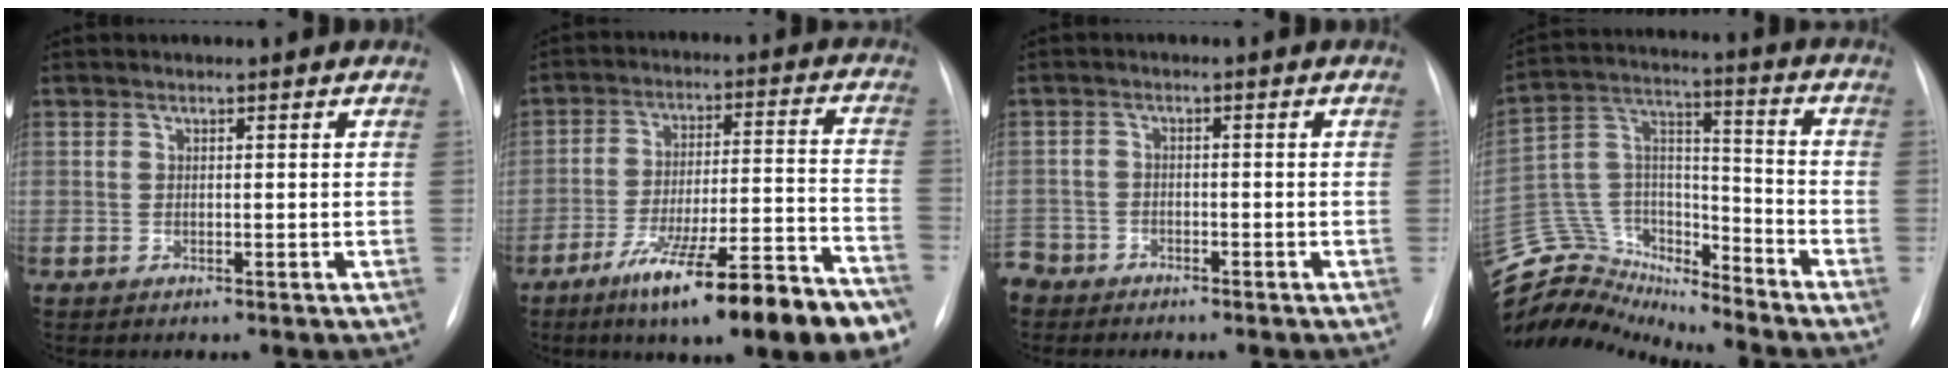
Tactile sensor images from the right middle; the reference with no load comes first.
{"total": 20.3, "force": [-13.6, 2.0, 15.0], "torque": [-0.179, 0.002, -0.216]}
{"total": 4.8, "force": [-4.1, 2.6, -0.1], "torque": [-0.001, 0.000, -0.081]}
{"total": 16.0, "force": [-15.6, 3.1, 1.2], "torque": [-0.031, 0.075, -0.281]}